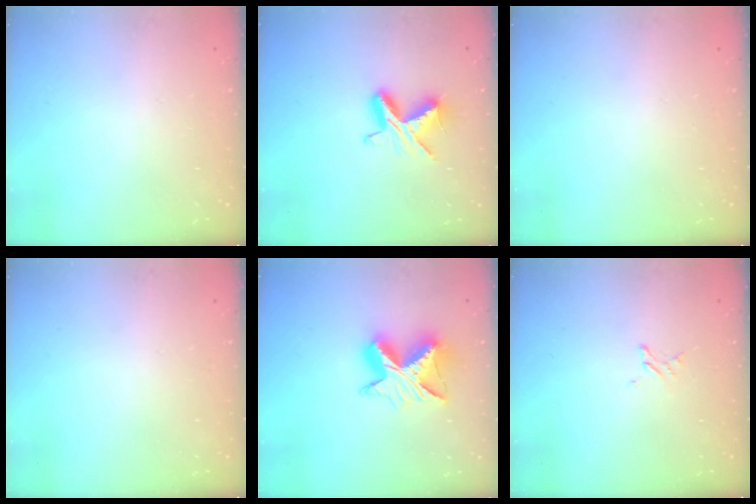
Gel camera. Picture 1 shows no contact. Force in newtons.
{"total": 9.9, "press": 9.9, "slide": 0.4}
{"total": 0.0}
{"total": 0.0}
{"total": 10.9, "press": 10.9, "slide": 0.7}
{"total": 1.2, "press": 1.2, "slide": 0.1}